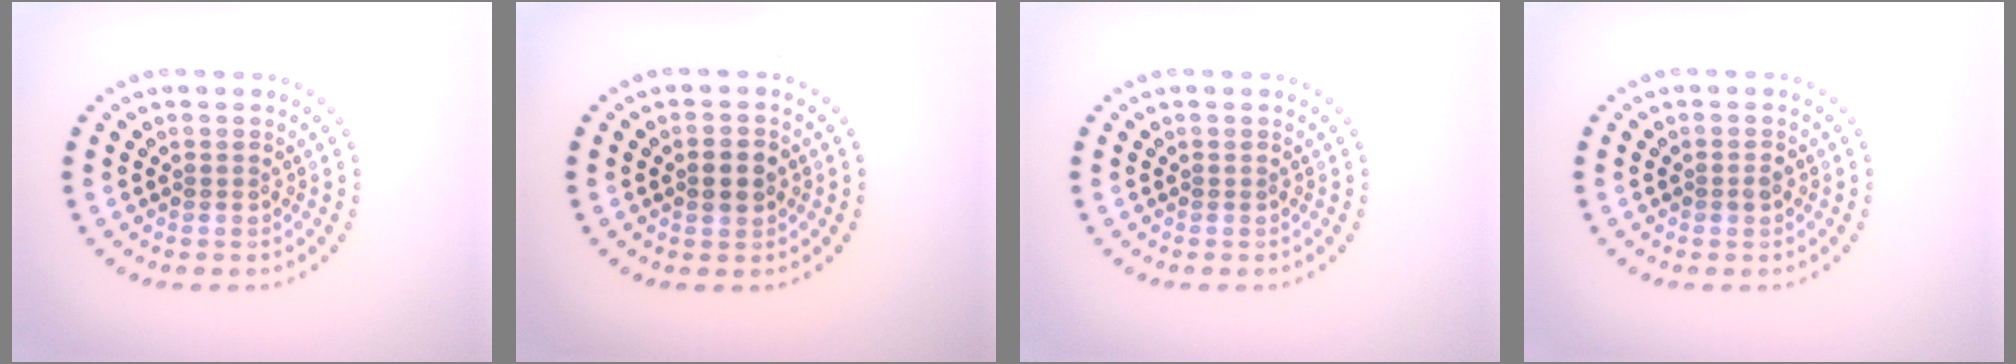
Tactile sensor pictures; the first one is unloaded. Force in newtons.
{"total": 2.3, "press": 2.3, "slide": 0.2}
{"total": 0.0}
{"total": 0.9, "press": 0.9, "slide": 0.2}